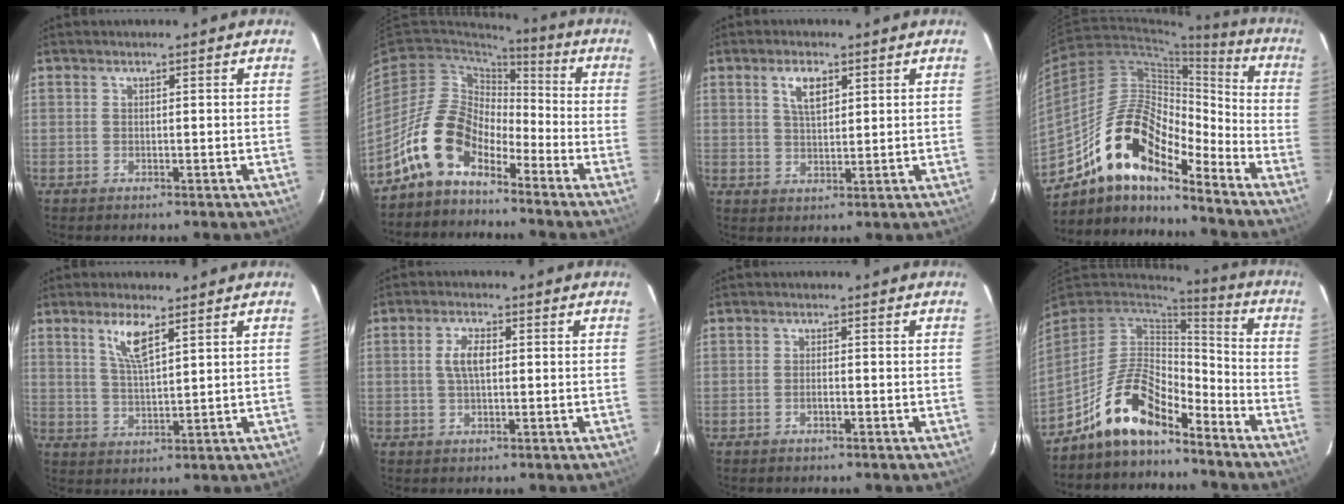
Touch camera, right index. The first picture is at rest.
{"total": 12.4, "force": [-8.1, 7.0, 6.3], "torque": [-0.120, 0.023, -0.159]}
{"total": 4.8, "force": [2.2, 2.2, 3.7], "torque": [-0.065, 0.007, 0.042]}
{"total": 17.2, "force": [-12.5, 6.0, 10.1], "torque": [-0.175, 0.012, -0.241]}
{"total": 5.9, "force": [3.4, 1.5, 4.6], "torque": [-0.090, -0.001, 0.069]}
{"total": 4.0, "force": [0.4, 1.9, 3.5], "torque": [-0.069, 0.008, 0.010]}
{"total": 1.1, "force": [-0.6, 0.4, 0.8], "torque": [-0.017, 0.004, -0.012]}
{"total": 13.7, "force": [-10.1, 5.3, 7.5], "torque": [-0.161, 0.012, -0.189]}